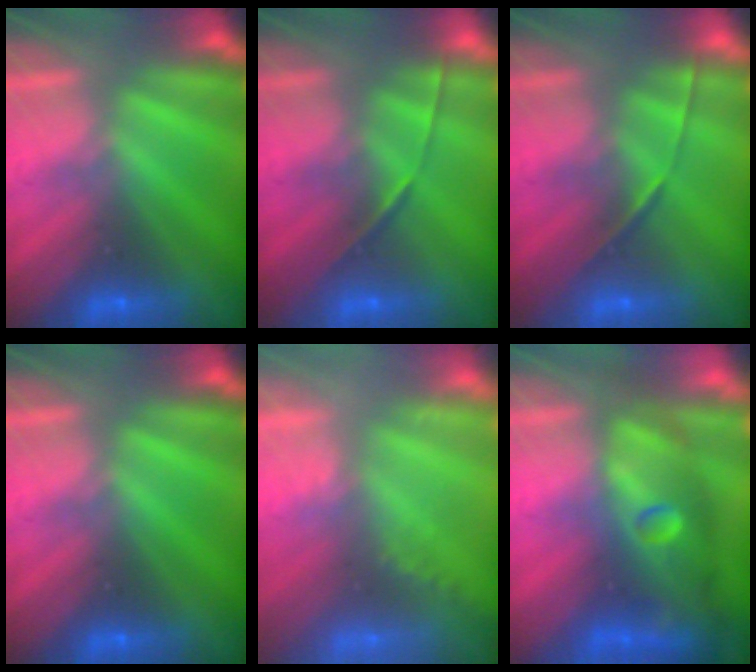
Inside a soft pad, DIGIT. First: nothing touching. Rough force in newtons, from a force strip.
{"total": 1.7}
{"total": 1.7}
{"total": 0.0}
{"total": 1.1}
{"total": 7.9}